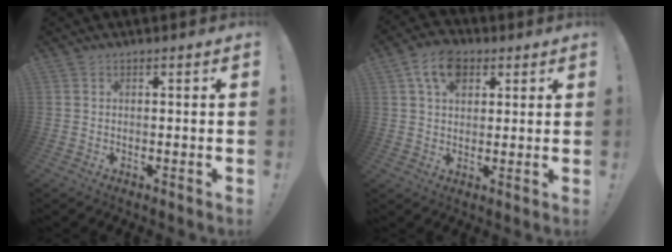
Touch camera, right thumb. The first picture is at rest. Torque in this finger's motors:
{"motor_torque": [1.17, 1.16, 0.35, 0.07, 0.07]}